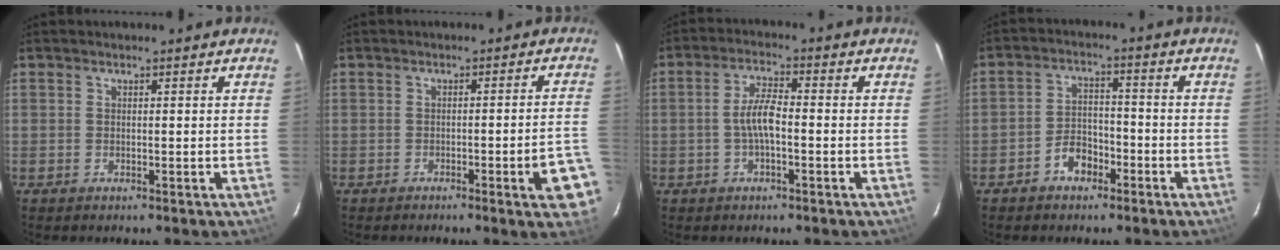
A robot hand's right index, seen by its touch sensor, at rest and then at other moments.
{"total": 6.2, "force": [-3.1, 0.6, 5.3], "torque": [-0.066, 0.000, -0.035]}
{"total": 5.0, "force": [-1.2, 1.5, 4.6], "torque": [-0.095, 0.011, -0.024]}
{"total": 5.2, "force": [-3.3, 3.5, 2.0], "torque": [-0.045, 0.020, -0.047]}